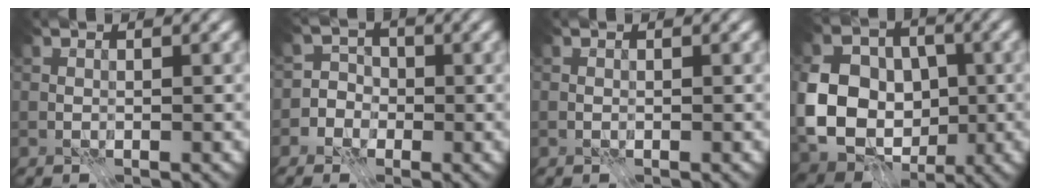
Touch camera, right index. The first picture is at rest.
{"total": 3.8, "force": [-1.9, 3.2, 0.3], "torque": [0.028, 0.012, -0.058]}
{"total": 0.0}
{"total": 10.6, "force": [-1.4, 8.4, 6.3], "torque": [-0.102, -0.006, -0.036]}